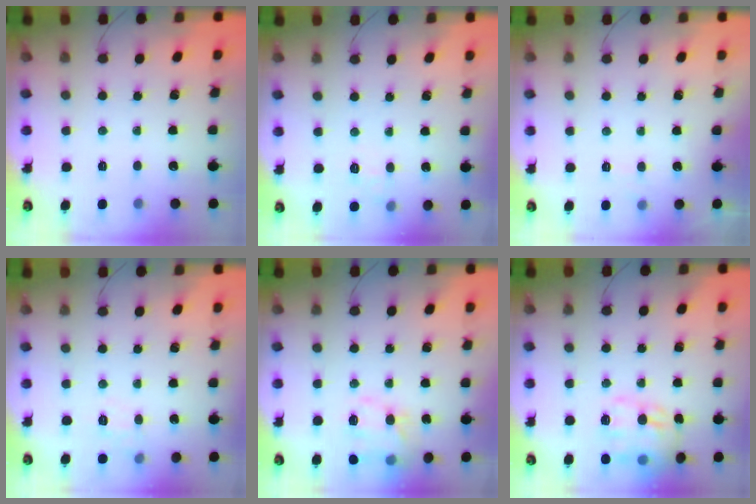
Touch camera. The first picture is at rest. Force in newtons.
{"total": 6.1, "press": 5.9, "slide": 1.5}
{"total": 3.0, "press": 2.6, "slide": 1.6}
{"total": 6.7, "press": 6.5, "slide": 1.5}
{"total": 12.9, "press": 12.8, "slide": 1.4}
{"total": 15.1, "press": 15.0, "slide": 1.6}